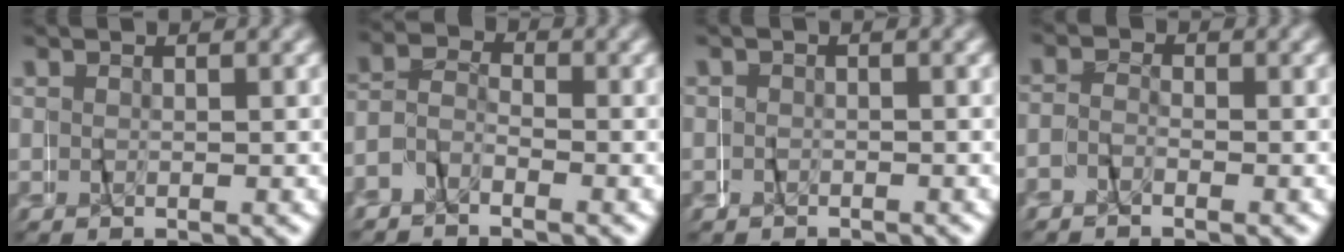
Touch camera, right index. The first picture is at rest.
{"total": 2.1, "force": [-1.5, 1.3, 0.6], "torque": [-0.020, 0.014, -0.039]}
{"total": 1.2, "force": [-0.2, 0.8, -0.8], "torque": [0.004, 0.009, -0.009]}
{"total": 1.4, "force": [-1.3, 0.6, -0.3], "torque": [0.001, 0.015, -0.036]}